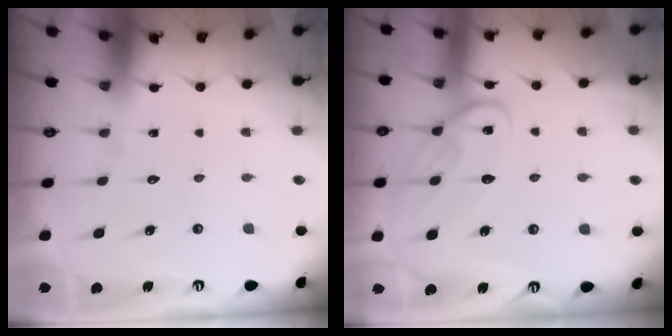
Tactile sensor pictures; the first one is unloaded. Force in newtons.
{"total": 12.2, "press": 12.2, "slide": 1.0}